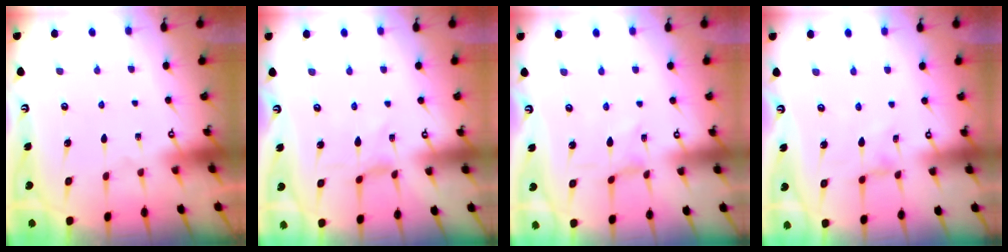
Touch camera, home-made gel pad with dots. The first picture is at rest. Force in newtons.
{"total": 0.0}
{"total": 0.0}
{"total": 0.0}